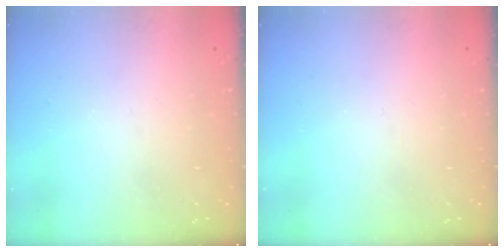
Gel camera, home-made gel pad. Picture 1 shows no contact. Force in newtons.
{"total": 0.0}